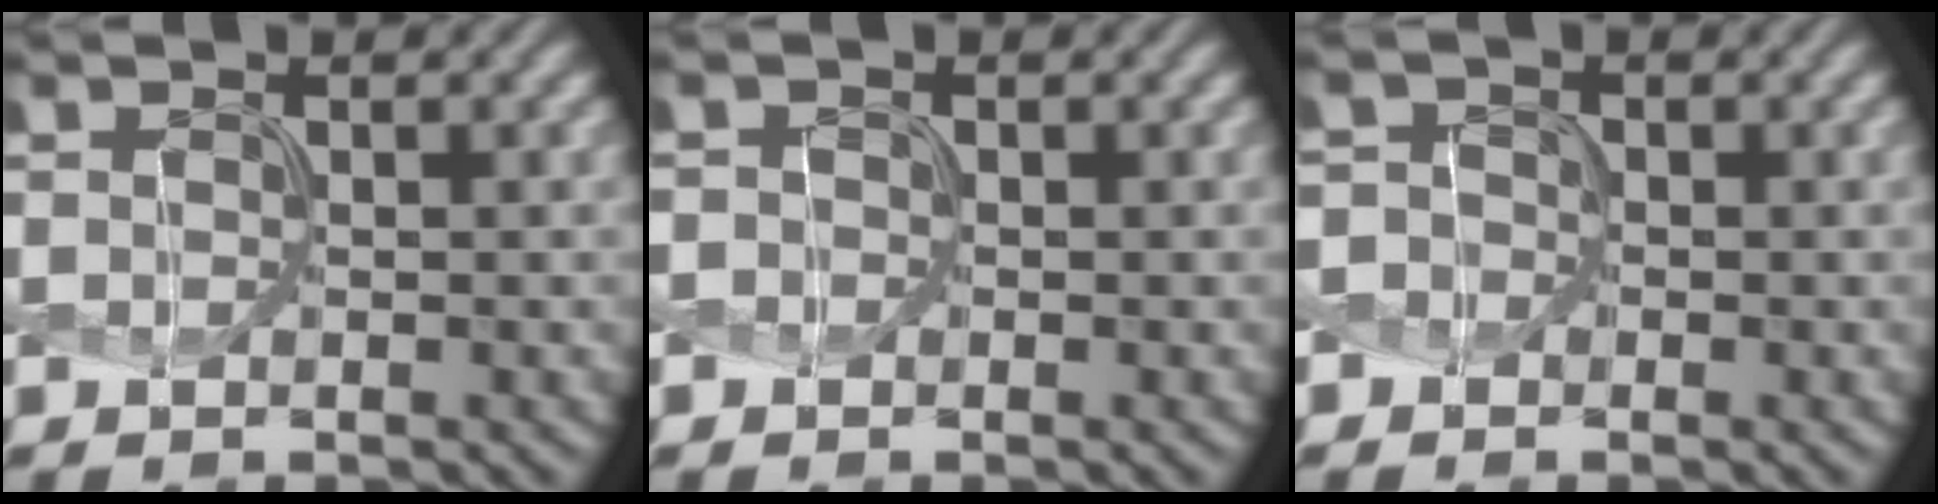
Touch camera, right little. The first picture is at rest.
{"total": 1.0, "force": [-0.4, 0.9, 0.2], "torque": [0.000, 0.002, -0.011]}
{"total": 1.9, "force": [-0.9, 1.7, 0.4], "torque": [-0.008, 0.007, -0.025]}